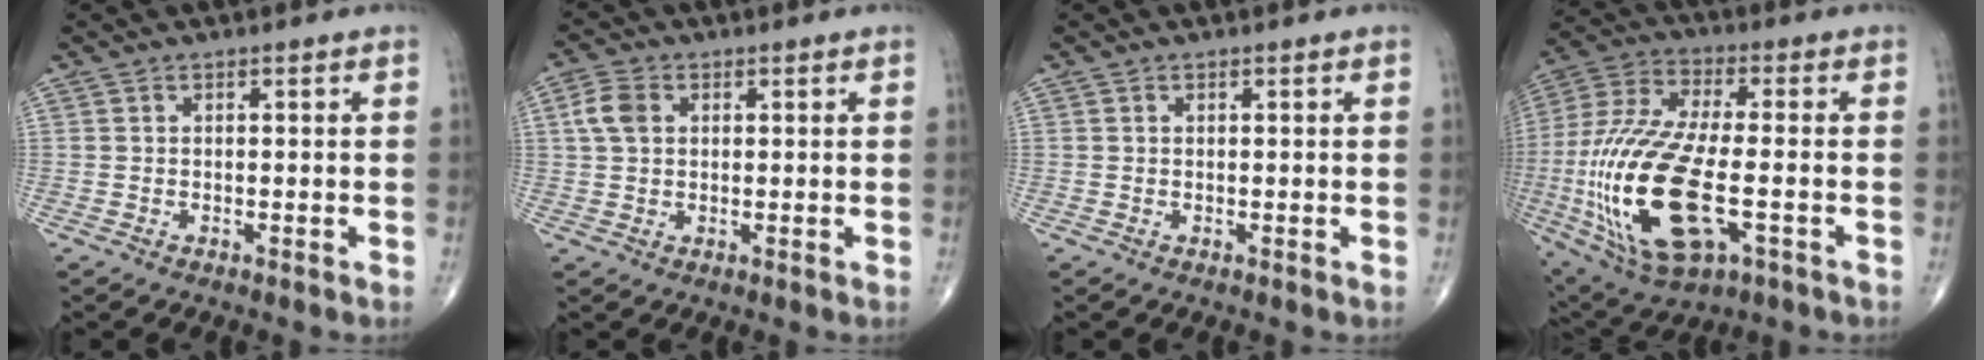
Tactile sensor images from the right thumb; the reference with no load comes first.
{"total": 4.6, "force": [1.1, 3.3, 3.0], "torque": [-0.063, 0.008, 0.019]}
{"total": 0.0}
{"total": 25.6, "force": [-5.6, 10.6, 22.6], "torque": [-0.528, -0.007, -0.085]}